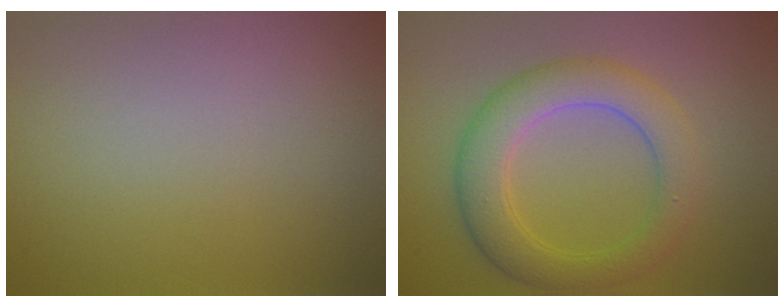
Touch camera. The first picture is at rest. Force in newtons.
{"total": 5.2, "press": 5.2, "slide": 0.1}